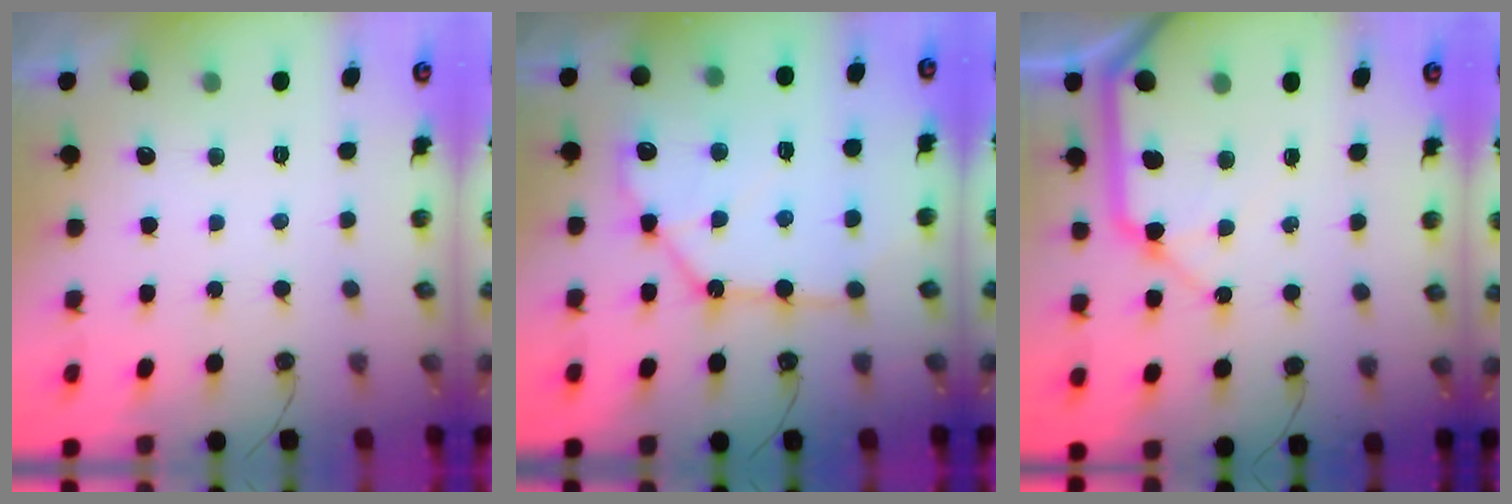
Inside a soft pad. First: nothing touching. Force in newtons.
{"total": 13.6, "press": 13.5, "slide": 1.7}
{"total": 16.8, "press": 16.7, "slide": 2.1}